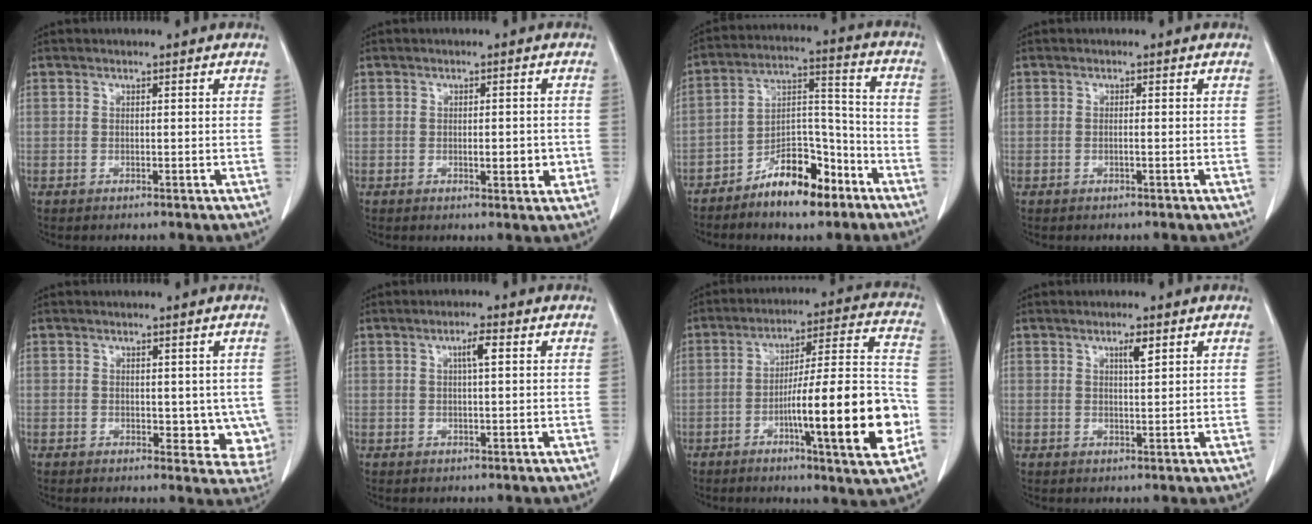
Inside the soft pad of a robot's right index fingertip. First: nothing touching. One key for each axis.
{"total": 3.4, "fx": -0.5, "fy": 1.2, "fz": 3.1, "tx": -0.046, "ty": -0.003, "tz": -0.003}
{"total": 11.5, "fx": -7.7, "fy": 4.4, "fz": 7.2, "tx": -0.119, "ty": 0.021, "tz": -0.133}
{"total": 0.6, "fx": -0.2, "fy": -0.1, "fz": 0.6, "tx": -0.011, "ty": 0.000, "tz": -0.003}
{"total": 6.5, "fx": 0.3, "fy": 3.7, "fz": 5.3, "tx": -0.036, "ty": -0.011, "tz": 0.008}
{"total": 2.5, "fx": 0.8, "fy": 0.1, "fz": 2.4, "tx": -0.042, "ty": 0.003, "tz": 0.013}
{"total": 19.2, "fx": -5.7, "fy": 1.1, "fz": 18.3, "tx": -0.252, "ty": 0.011, "tz": -0.081}
{"total": 2.3, "fx": 1.2, "fy": 0.3, "fz": 1.9, "tx": -0.036, "ty": -0.002, "tz": 0.021}